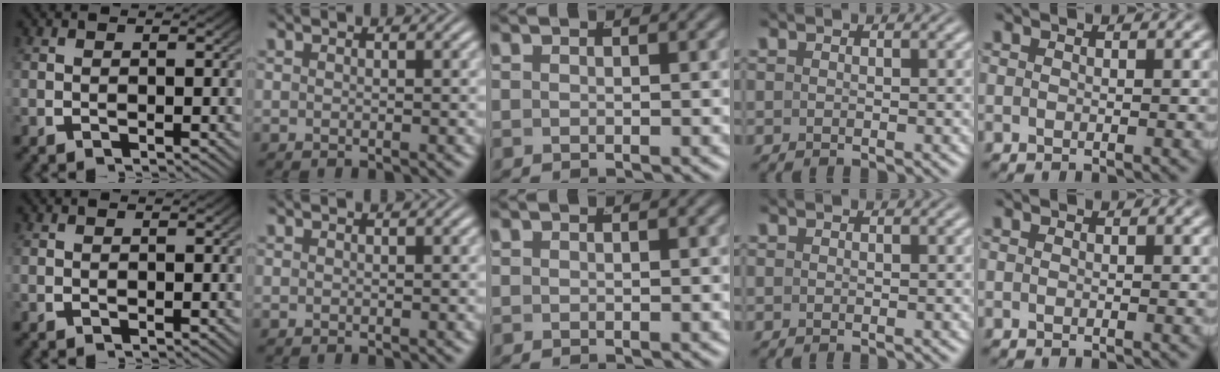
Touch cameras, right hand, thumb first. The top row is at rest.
{}